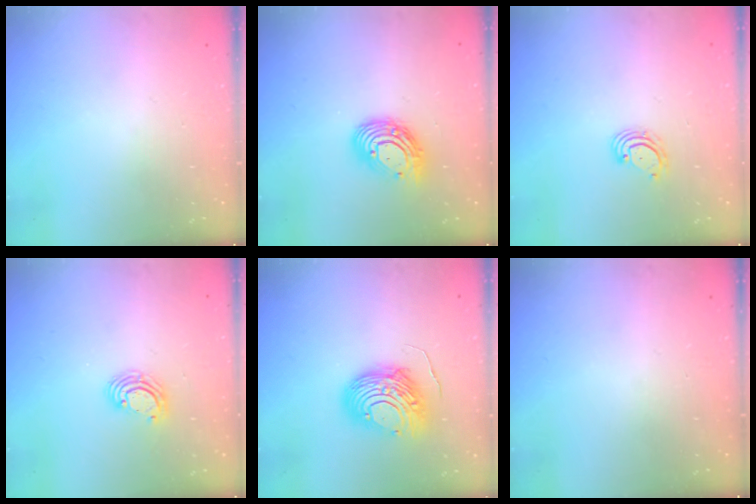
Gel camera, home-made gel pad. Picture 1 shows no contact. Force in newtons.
{"total": 11.8, "press": 11.8, "slide": 1.0}
{"total": 2.9, "press": 2.9, "slide": 0.1}
{"total": 4.0, "press": 3.9, "slide": 0.2}
{"total": 11.2, "press": 11.2, "slide": 1.1}
{"total": 0.0}